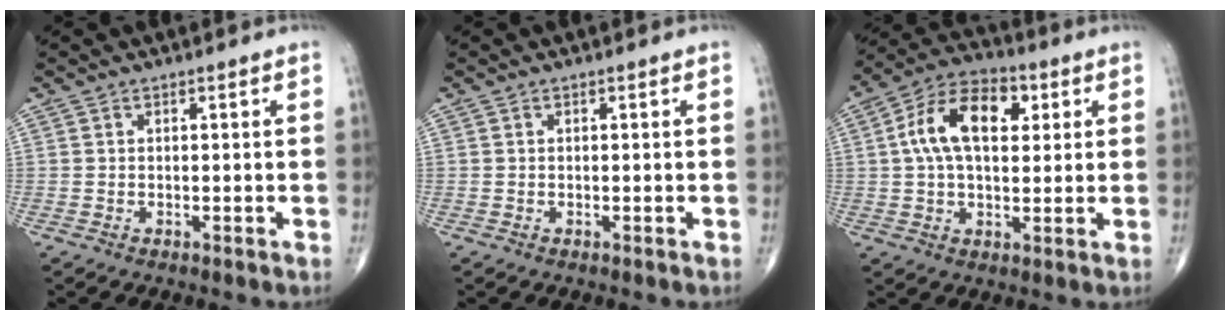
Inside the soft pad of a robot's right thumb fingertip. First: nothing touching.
{"total": 0.0}
{"total": 13.7, "force": [3.1, 7.9, 10.7], "torque": [-0.176, 0.019, 0.046]}